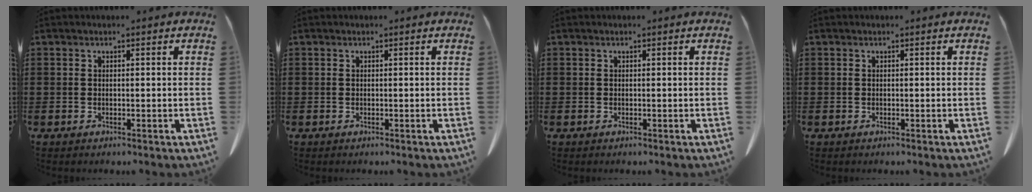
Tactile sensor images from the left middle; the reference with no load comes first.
{"total": 0.0}
{"total": 0.0}
{"total": 0.0}